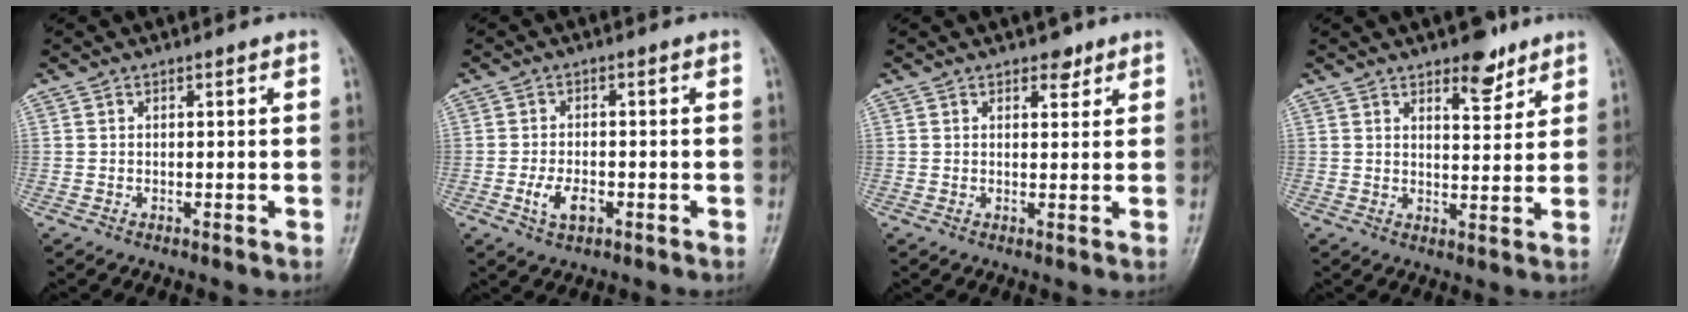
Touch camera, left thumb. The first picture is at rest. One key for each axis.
{"total": 4.5, "fx": -1.6, "fy": 2.6, "fz": 3.3, "tx": -0.060, "ty": 0.005, "tz": -0.028}
{"total": 2.6, "fx": 1.8, "fy": 1.5, "fz": 1.2, "tx": -0.001, "ty": -0.009, "tz": 0.024}
{"total": 6.0, "fx": 4.2, "fy": 2.6, "fz": 3.4, "tx": -0.028, "ty": -0.029, "tz": 0.061}